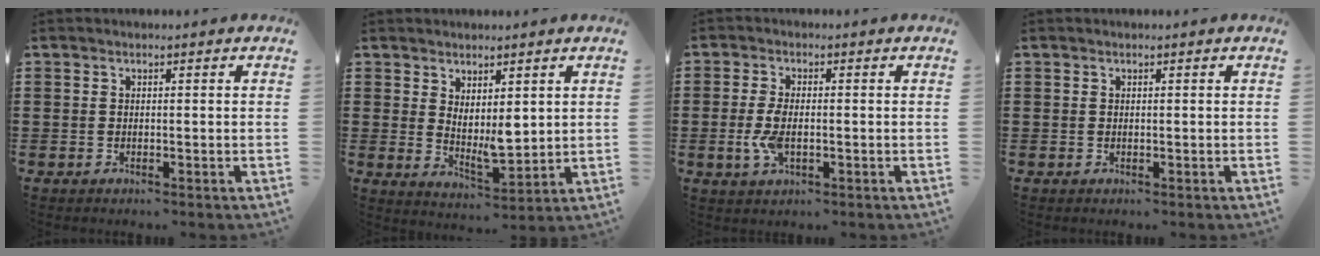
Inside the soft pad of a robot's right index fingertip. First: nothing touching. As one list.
[{"total": 4.3, "force": [2.7, 1.8, 2.9], "torque": [-0.047, -0.019, 0.048]}, {"total": 4.6, "force": [-1.0, 2.0, 4.0], "torque": [-0.099, -0.006, -0.024]}, {"total": 0.0}]